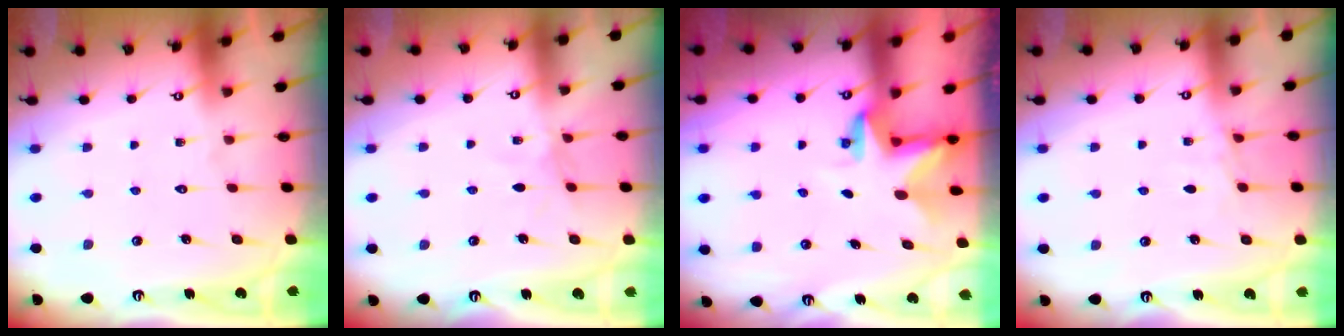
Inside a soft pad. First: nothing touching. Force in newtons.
{"total": 2.6, "press": 2.6, "slide": 0.4}
{"total": 2.8, "press": 2.8, "slide": 0.2}
{"total": 4.4, "press": 4.4, "slide": 0.5}